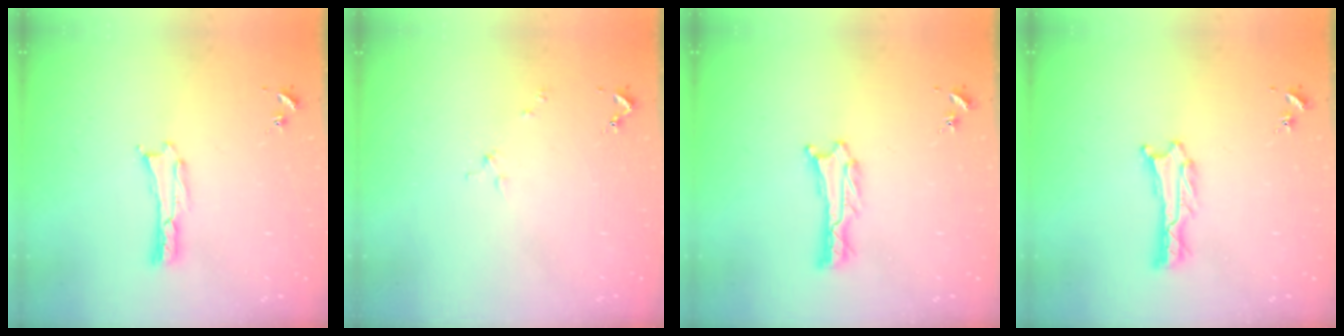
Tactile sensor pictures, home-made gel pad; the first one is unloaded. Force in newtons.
{"total": 1.7, "press": 1.7, "slide": 0.3}
{"total": 0.9, "press": 0.8, "slide": 0.1}
{"total": 0.9, "press": 0.8, "slide": 0.1}